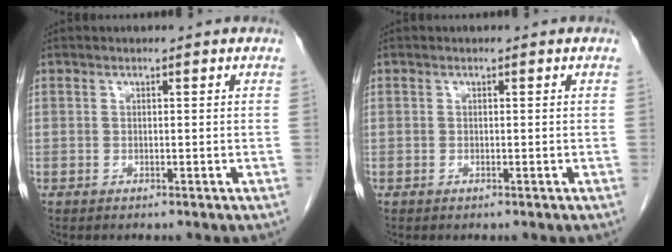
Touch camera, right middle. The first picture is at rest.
{"total": 0.0}